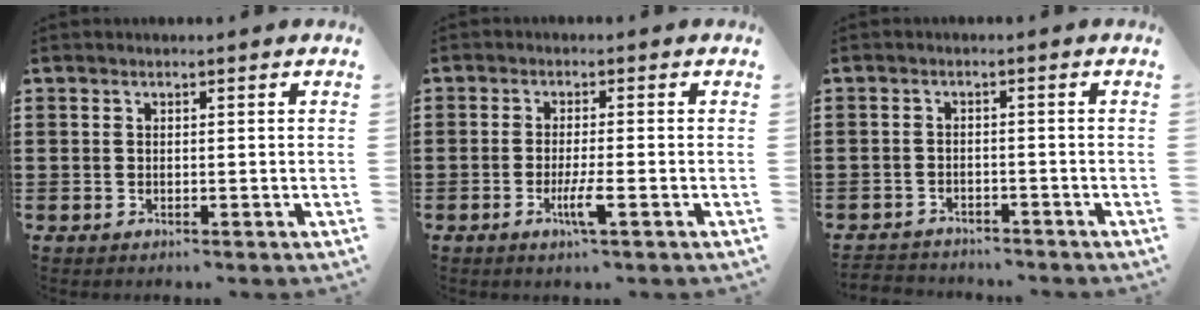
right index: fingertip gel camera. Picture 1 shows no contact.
{"total": 4.0, "force": [-1.6, 0.1, 3.6], "torque": [-0.066, -0.011, -0.029]}
{"total": 2.1, "force": [-2.1, 0.3, -0.2], "torque": [-0.005, -0.001, -0.048]}